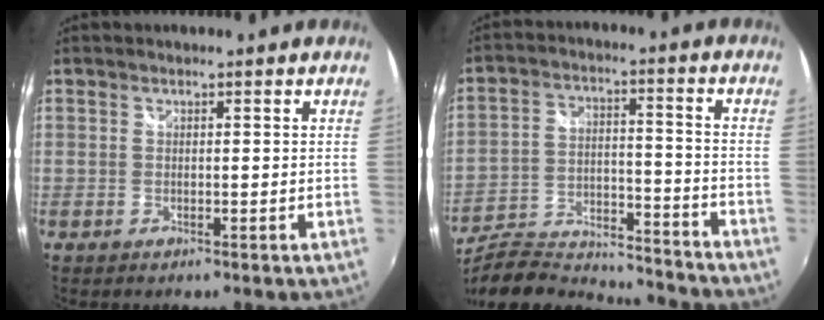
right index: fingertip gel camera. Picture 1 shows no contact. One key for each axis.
{"total": 22.4, "fx": -18.9, "fy": 6.7, "fz": 10.1, "tx": -0.195, "ty": -0.018, "tz": -0.279}